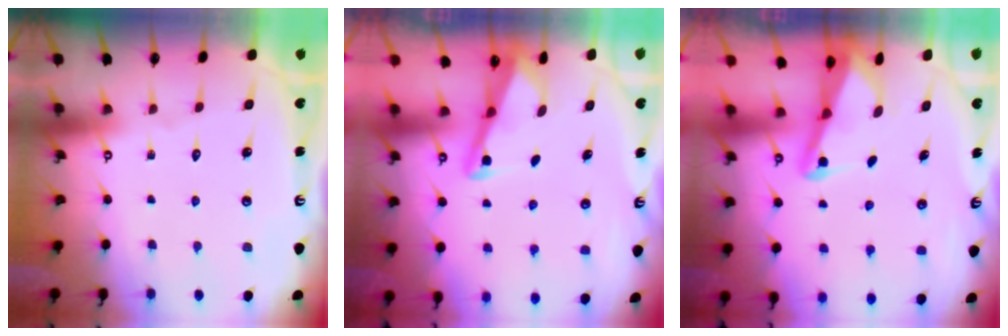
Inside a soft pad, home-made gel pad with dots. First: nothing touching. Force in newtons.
{"total": 2.8, "press": 2.7, "slide": 0.4}
{"total": 2.6, "press": 2.5, "slide": 0.6}